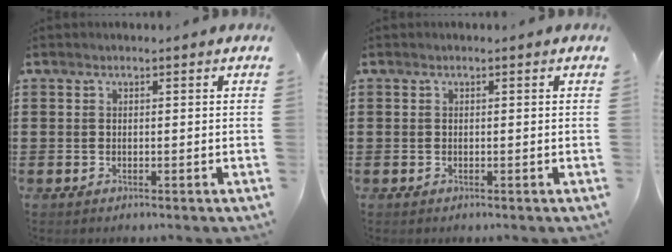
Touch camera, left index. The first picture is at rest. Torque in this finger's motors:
{"motor_torque": [0.00, 0.00, 0.00, 0.00]}